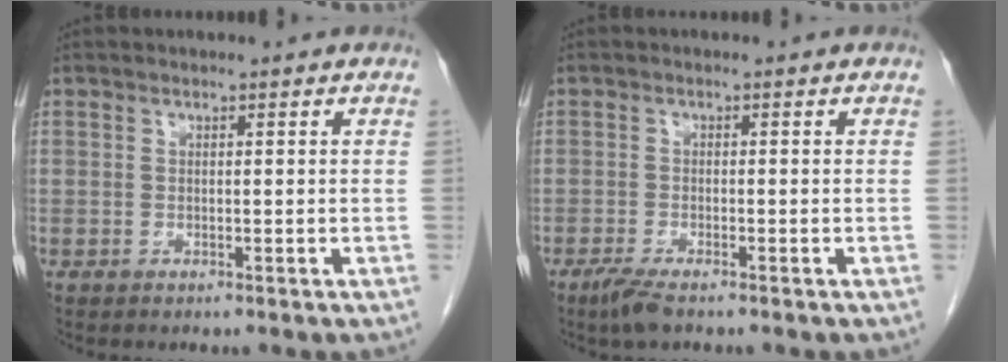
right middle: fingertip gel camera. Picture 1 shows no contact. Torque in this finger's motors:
{"motor_torque": [0.50, -0.32, 0.03, 0.05]}